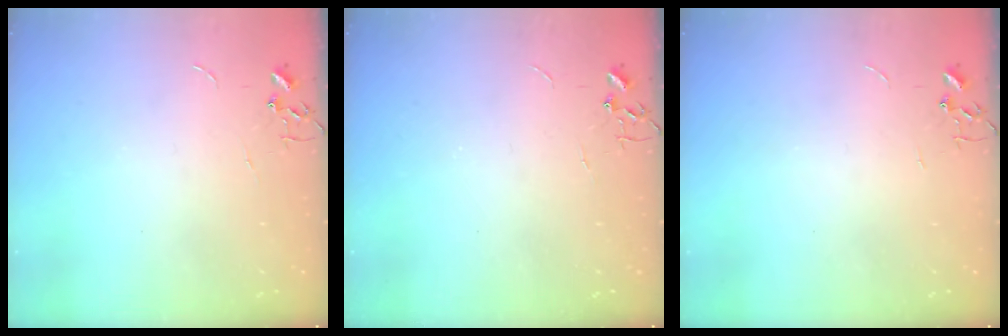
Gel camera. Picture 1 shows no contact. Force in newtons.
{"total": 0.0}
{"total": 0.0}